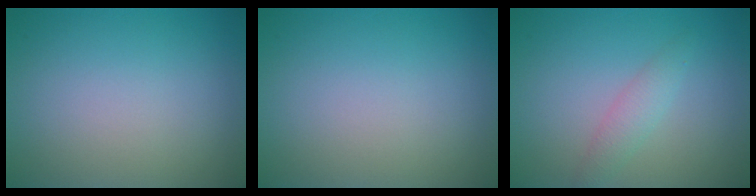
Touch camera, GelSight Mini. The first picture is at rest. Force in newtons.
{"total": 0.0}
{"total": 1.7, "press": 1.7, "slide": 0.1}